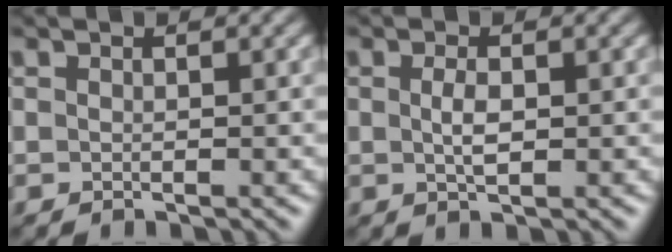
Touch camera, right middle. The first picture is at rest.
{"total": 1.8, "force": [0.1, 0.7, 1.7], "torque": [-0.037, 0.000, 0.004]}